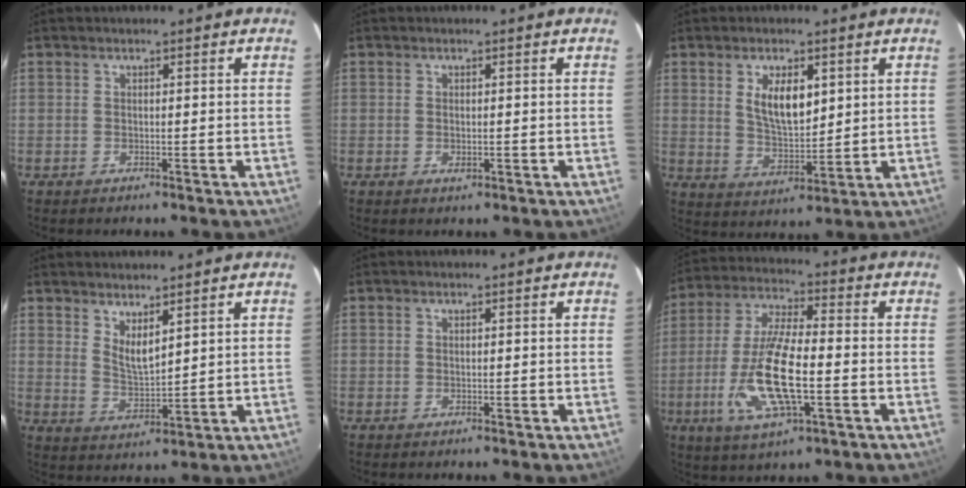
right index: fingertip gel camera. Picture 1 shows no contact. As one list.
[{"total": 1.1, "force": [-0.2, 0.6, 0.8], "torque": [-0.015, -0.001, -0.003]}, {"total": 7.4, "force": [3.1, 3.0, 6.0], "torque": [-0.106, -0.004, 0.066]}, {"total": 4.6, "force": [3.8, 0.5, 2.5], "torque": [-0.043, -0.016, 0.069]}, {"total": 0.0}, {"total": 15.2, "force": [-3.8, 4.1, 14.1], "torque": [-0.294, -0.010, -0.072]}]